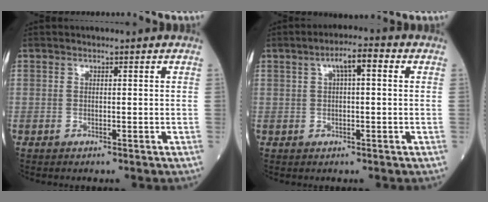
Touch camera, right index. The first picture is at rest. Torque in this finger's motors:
{"motor_torque": [0.47, 0.18, 0.09, 0.06]}